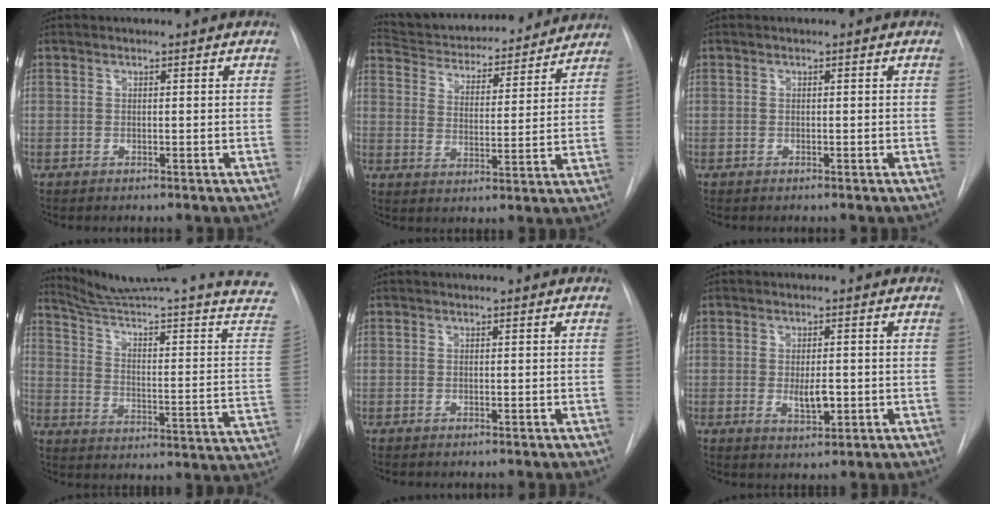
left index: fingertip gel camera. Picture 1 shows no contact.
{"total": 19.9, "force": [18.5, 4.5, 5.5], "torque": [-0.088, 0.009, 0.261]}
{"total": 0.0}
{"total": 26.5, "force": [24.0, -2.5, 11.0], "torque": [-0.166, -0.114, 0.318]}
{"total": 0.0}
{"total": 3.6, "force": [-0.4, 1.4, 3.2], "torque": [-0.055, -0.005, -0.002]}